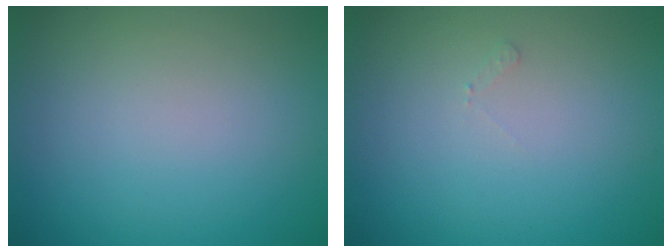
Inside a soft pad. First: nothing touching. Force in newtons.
{"total": 0.5, "press": 0.5, "slide": 0.2}